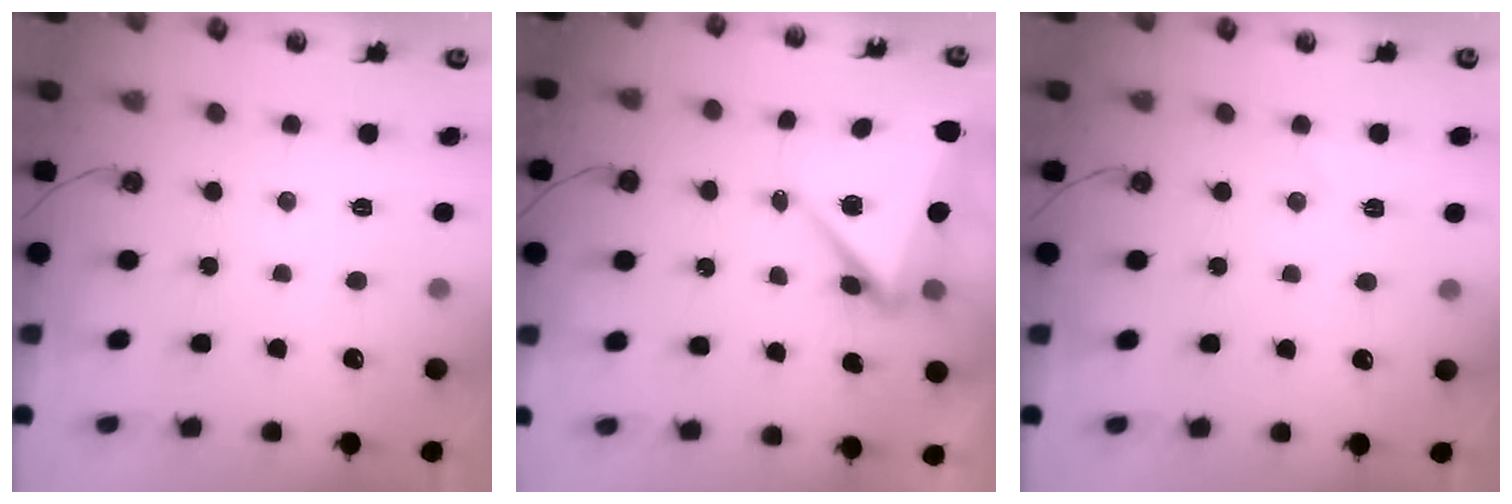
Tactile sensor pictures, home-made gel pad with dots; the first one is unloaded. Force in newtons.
{"total": 7.0, "press": 6.8, "slide": 1.8}
{"total": 5.8, "press": 5.2, "slide": 2.5}